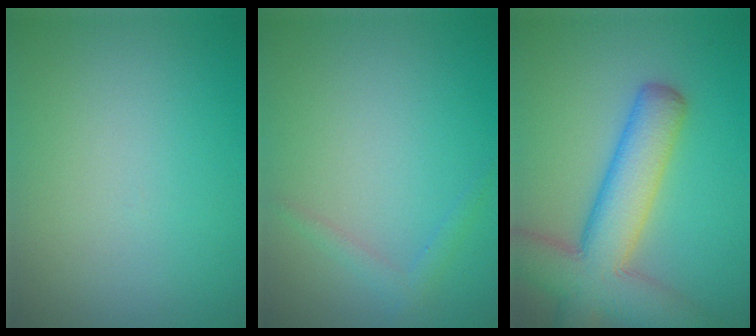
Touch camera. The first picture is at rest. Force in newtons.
{"total": 1.2, "press": 1.2, "slide": 0.1}
{"total": 8.6, "press": 8.6, "slide": 0.5}